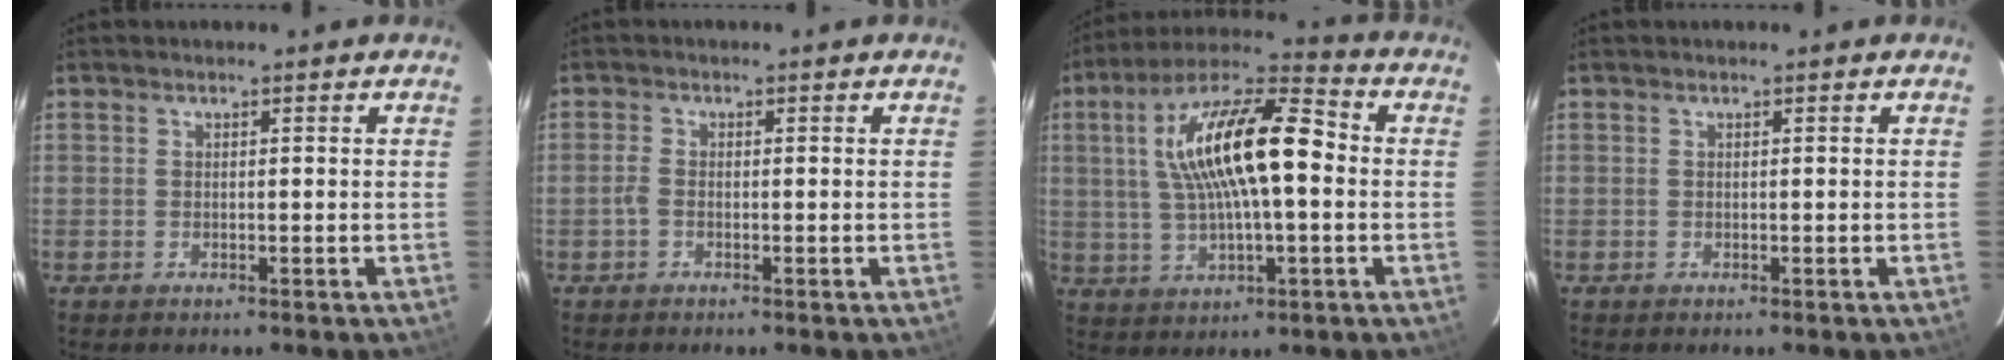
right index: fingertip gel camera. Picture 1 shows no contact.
{"total": 1.5, "force": [-0.7, 0.6, 1.1], "torque": [-0.028, 0.002, -0.017]}
{"total": 17.8, "force": [1.7, 5.8, 16.8], "torque": [-0.309, 0.023, 0.023]}
{"total": 0.0}